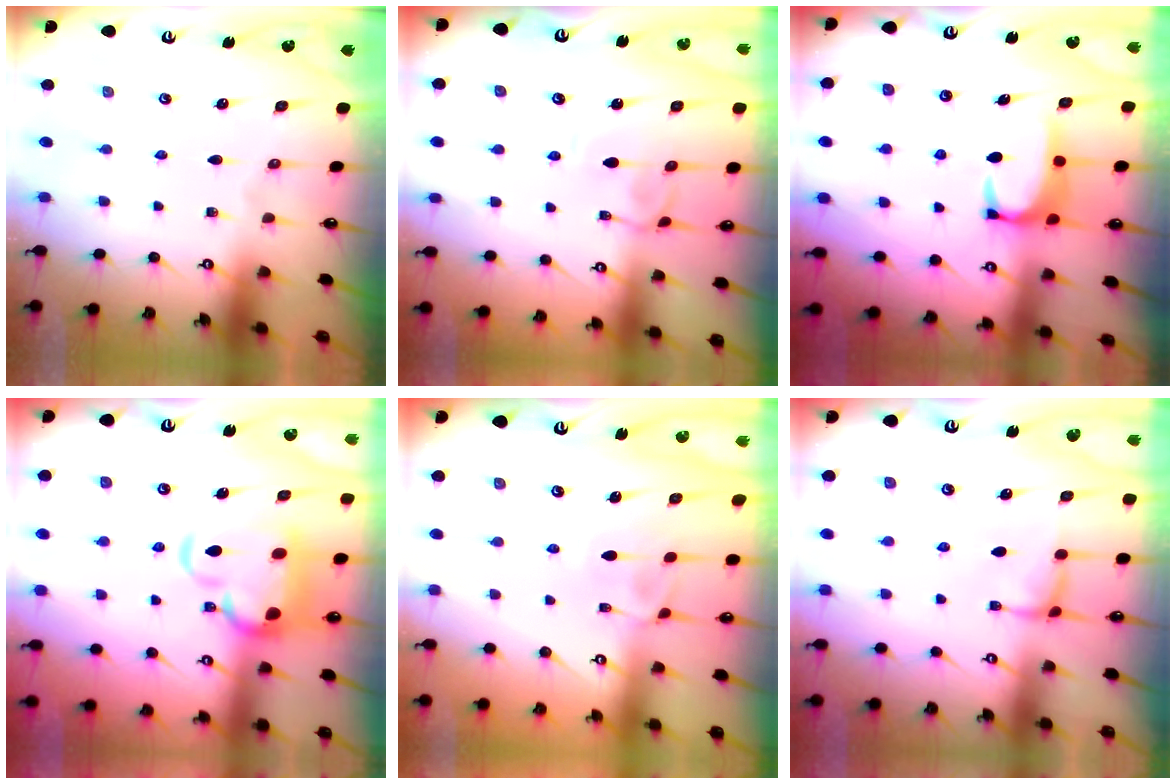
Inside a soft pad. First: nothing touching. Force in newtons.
{"total": 2.3, "press": 2.2, "slide": 0.3}
{"total": 2.5, "press": 2.4, "slide": 0.7}
{"total": 7.7, "press": 7.5, "slide": 1.7}
{"total": 1.6, "press": 1.3, "slide": 1.0}
{"total": 0.8, "press": 0.3, "slide": 0.7}